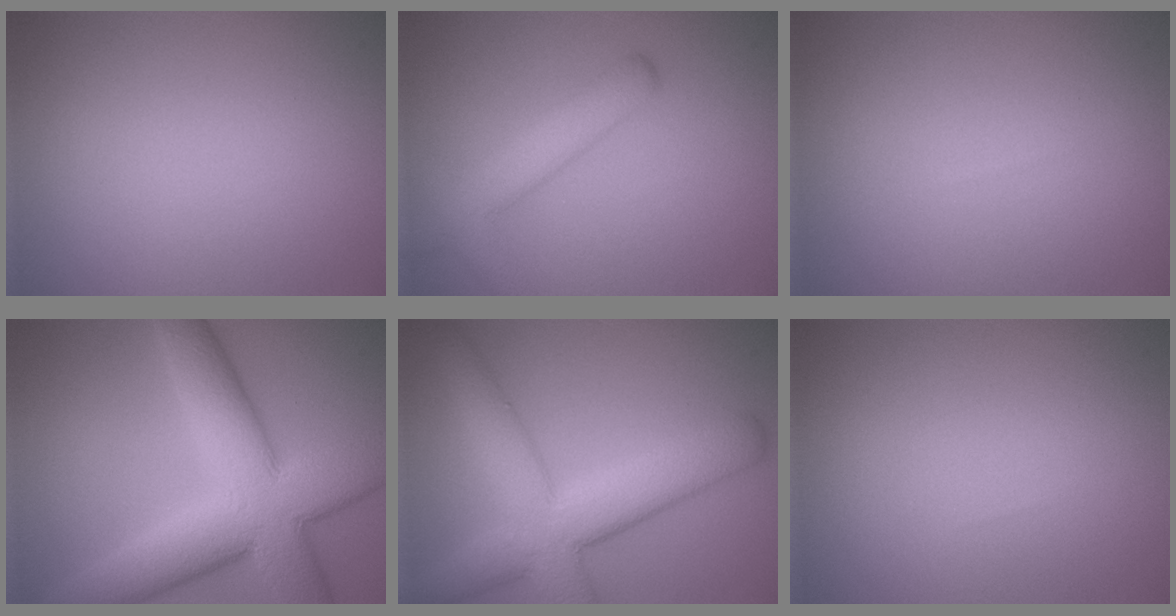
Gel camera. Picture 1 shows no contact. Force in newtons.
{"total": 3.6, "press": 3.6, "slide": 0.1}
{"total": 0.0}
{"total": 11.3, "press": 11.3, "slide": 0.8}
{"total": 8.1, "press": 8.1, "slide": 0.6}
{"total": 0.0}